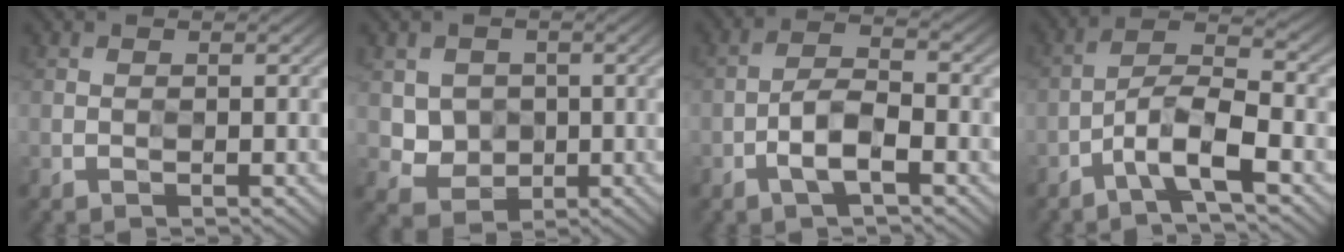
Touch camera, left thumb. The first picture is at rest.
{"total": 3.5, "force": [1.6, 3.1, -0.5], "torque": [-0.009, -0.007, 0.025]}
{"total": 4.4, "force": [-2.2, 1.6, 3.4], "torque": [-0.066, 0.013, -0.047]}
{"total": 7.1, "force": [-3.9, 1.9, 5.6], "torque": [-0.095, 0.011, -0.082]}